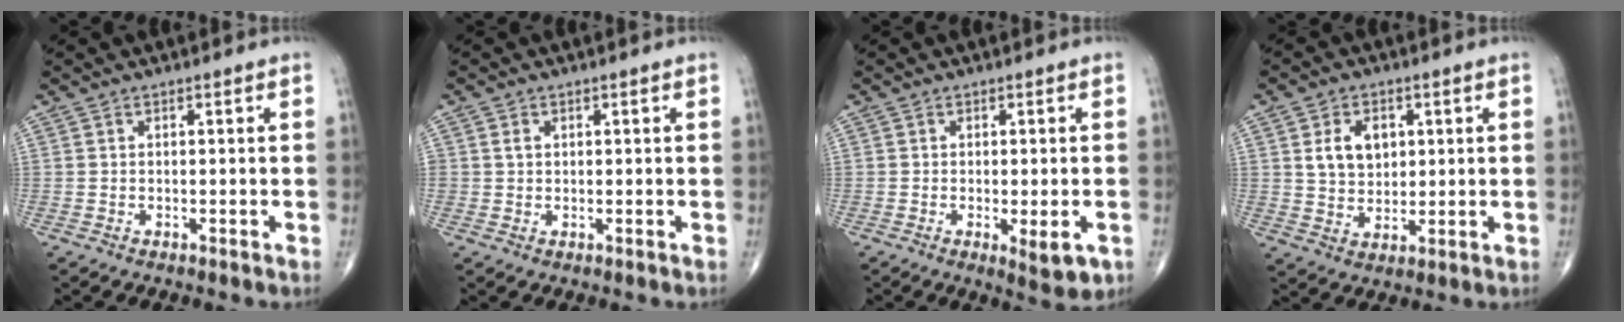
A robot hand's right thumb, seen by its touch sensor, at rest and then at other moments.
{"total": 1.4, "force": [0.4, 1.2, 0.6], "torque": [-0.004, -0.001, 0.008]}
{"total": 5.5, "force": [-1.7, 1.7, 4.9], "torque": [-0.067, -0.013, -0.019]}
{"total": 6.2, "force": [1.7, 4.6, 3.8], "torque": [-0.044, -0.010, 0.033]}